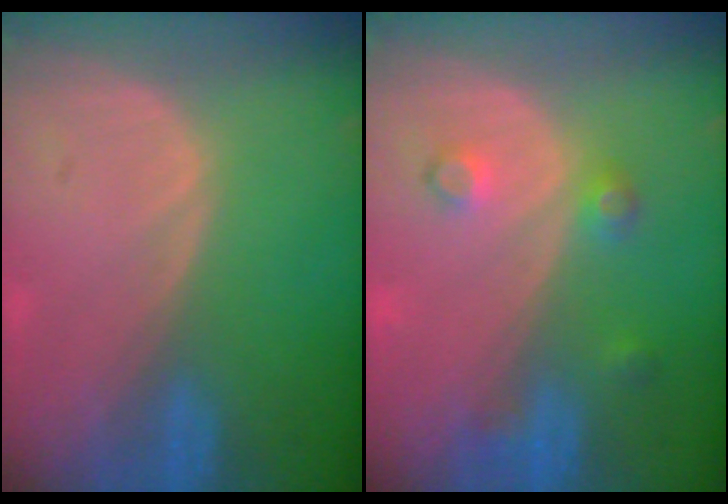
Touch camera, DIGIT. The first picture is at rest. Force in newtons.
{"total": 3.7, "press": 3.4, "slide": 1.5}